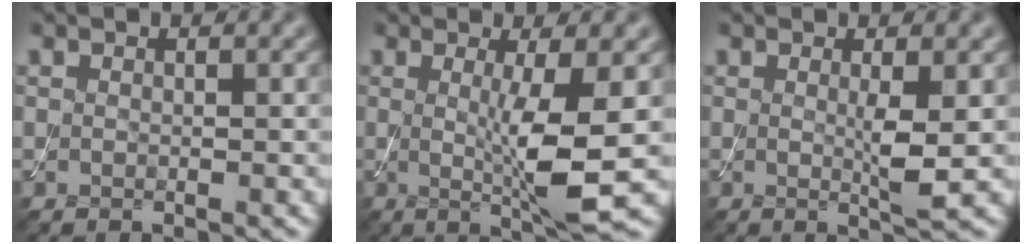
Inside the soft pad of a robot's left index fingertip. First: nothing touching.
{"total": 5.5, "force": [-0.1, 0.7, 5.5], "torque": [-0.095, -0.014, 0.001]}
{"total": 2.3, "force": [0.2, 0.2, 2.3], "torque": [-0.042, -0.009, 0.001]}